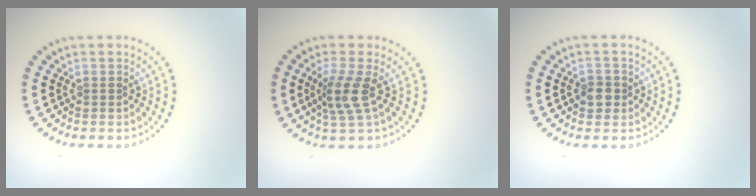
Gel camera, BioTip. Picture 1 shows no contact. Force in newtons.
{"total": 2.8, "press": 2.1, "slide": 1.9}
{"total": 1.7, "press": 1.6, "slide": 0.5}